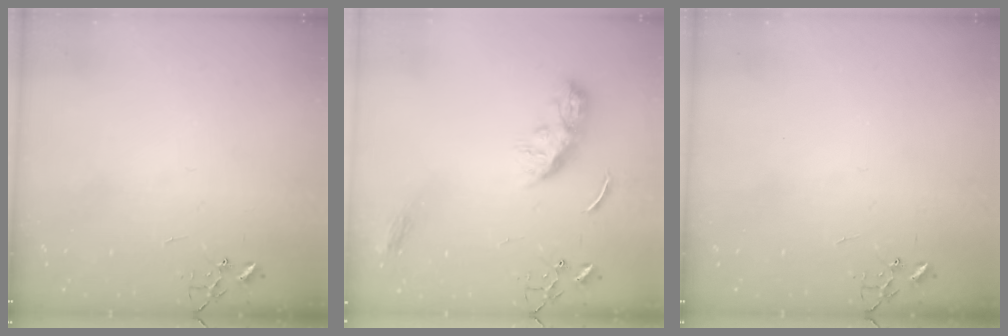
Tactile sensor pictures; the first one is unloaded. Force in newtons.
{"total": 10.4, "press": 10.4, "slide": 0.2}
{"total": 0.0}